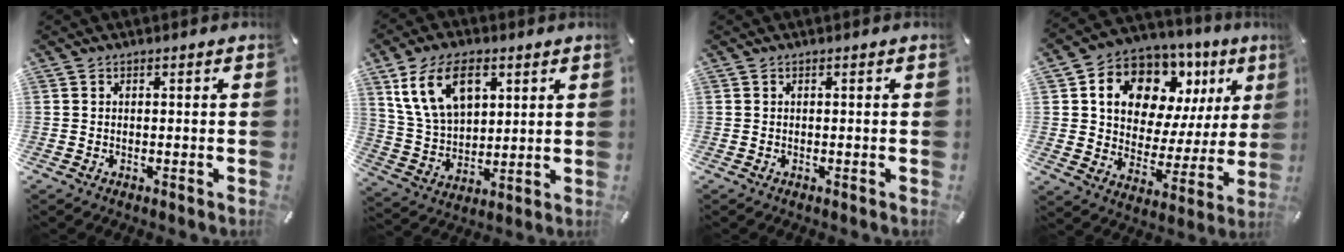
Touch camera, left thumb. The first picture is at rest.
{"total": 13.5, "force": [6.3, 8.6, 8.2], "torque": [-0.186, -0.003, 0.116]}
{"total": 0.0}
{"total": 14.1, "force": [8.0, 9.7, 6.6], "torque": [-0.115, -0.052, 0.142]}